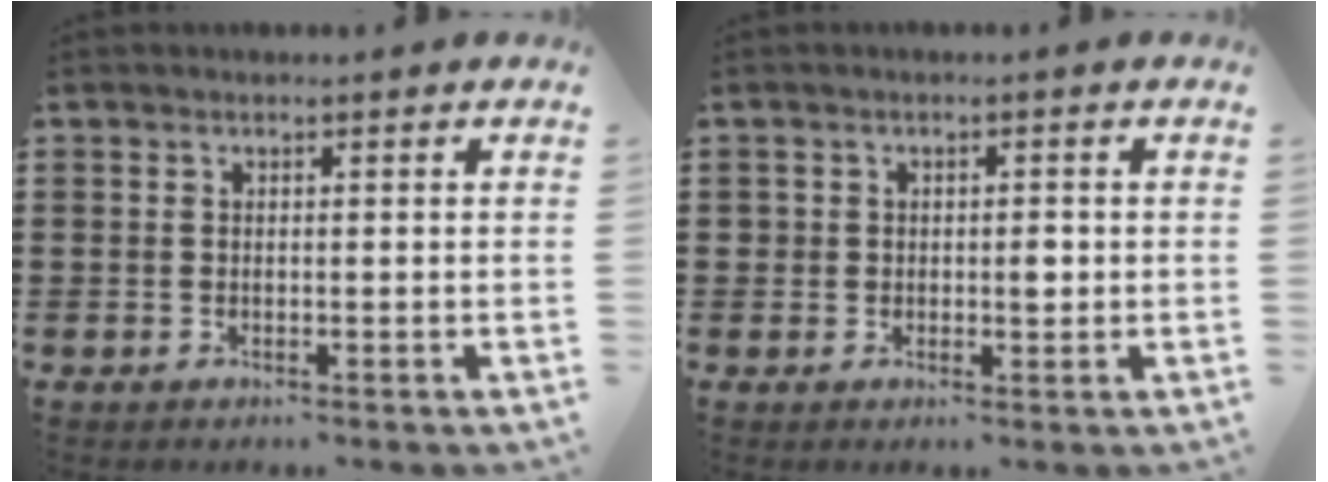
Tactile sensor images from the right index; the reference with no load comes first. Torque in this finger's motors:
{"motor_torque": [0.22, 0.26, 0.09, 0.05]}